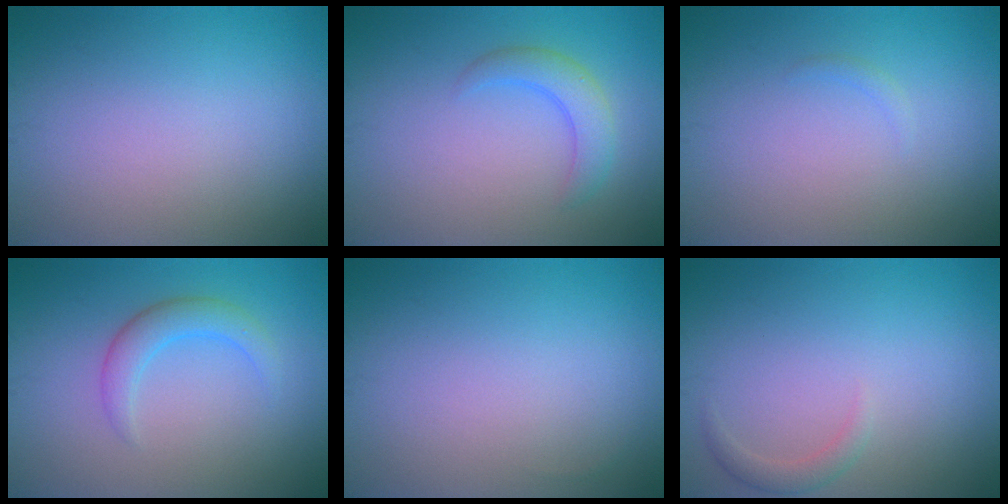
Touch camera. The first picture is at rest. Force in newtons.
{"total": 2.7, "press": 2.7, "slide": 0.1}
{"total": 0.5, "press": 0.5, "slide": 0.1}
{"total": 2.6, "press": 2.6, "slide": 0.0}
{"total": 0.0}
{"total": 1.3, "press": 1.3, "slide": 0.1}